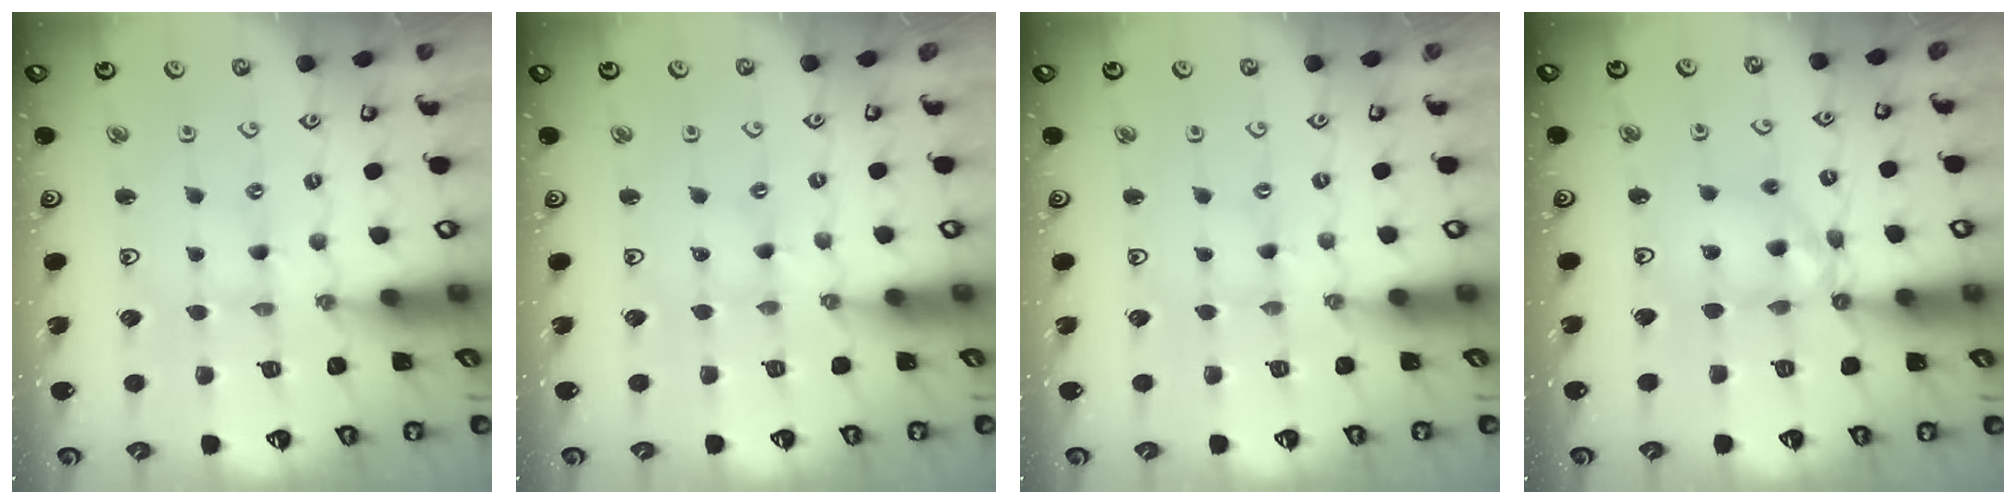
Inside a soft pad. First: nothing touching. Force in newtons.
{"total": 0.0}
{"total": 0.0}
{"total": 12.0, "press": 11.9, "slide": 1.4}